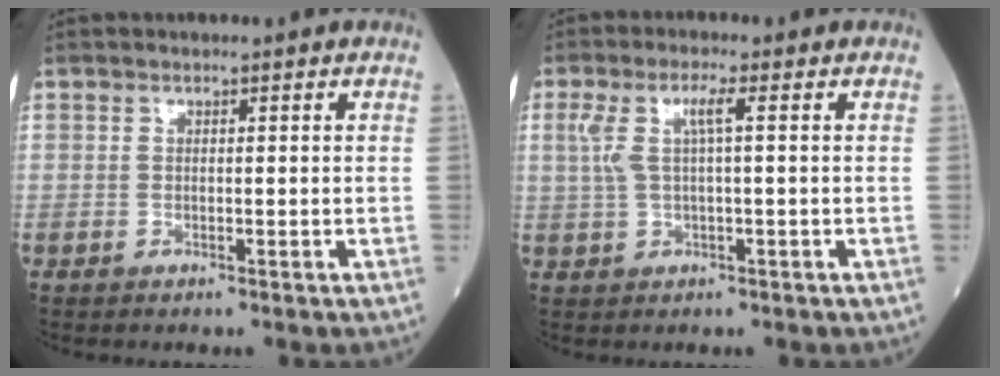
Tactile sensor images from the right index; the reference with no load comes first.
{"total": 4.4, "force": [1.1, 0.6, 4.2], "torque": [-0.099, 0.019, 0.026]}